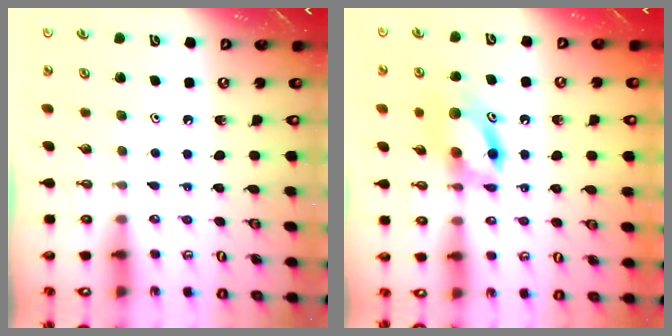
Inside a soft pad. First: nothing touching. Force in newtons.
{"total": 11.7, "press": 11.6, "slide": 1.3}